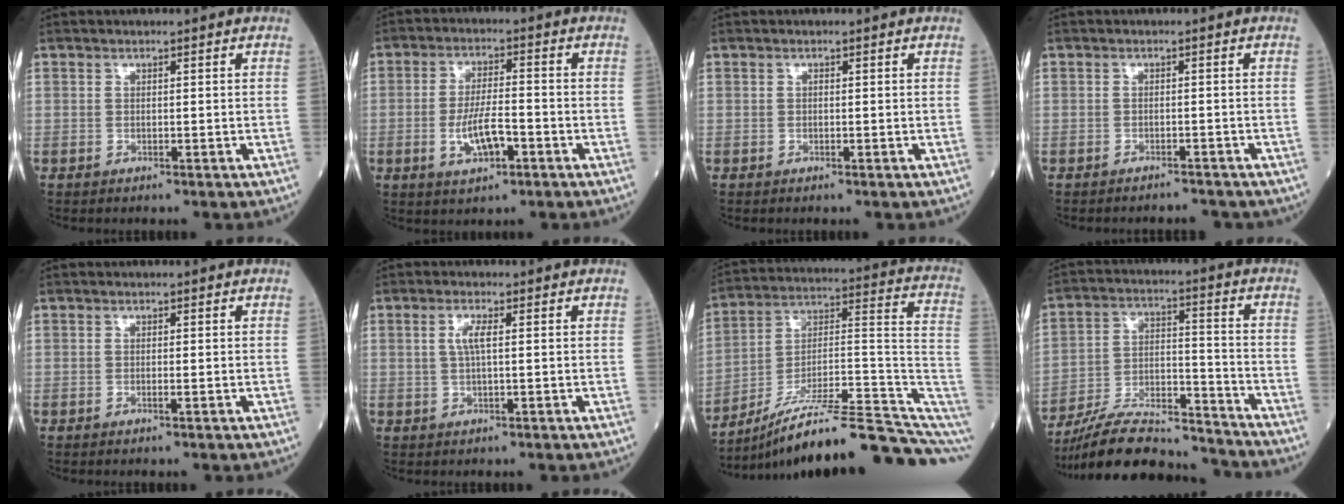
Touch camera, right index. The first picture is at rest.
{"total": 6.8, "force": [-2.2, 2.1, 6.1], "torque": [-0.119, 0.001, -0.037]}
{"total": 0.0}
{"total": 3.4, "force": [-3.2, 1.1, 0.2], "torque": [0.001, 0.001, -0.040]}
{"total": 0.6, "force": [-0.1, 0.0, 0.6], "torque": [-0.012, 0.000, -0.003]}
{"total": 2.5, "force": [0.5, 0.3, 2.5], "torque": [-0.053, 0.004, 0.009]}
{"total": 21.6, "force": [-16.2, 1.8, 14.2], "torque": [-0.142, 0.047, -0.251]}
{"total": 17.4, "force": [-16.3, 2.5, 5.8], "torque": [-0.113, 0.016, -0.275]}